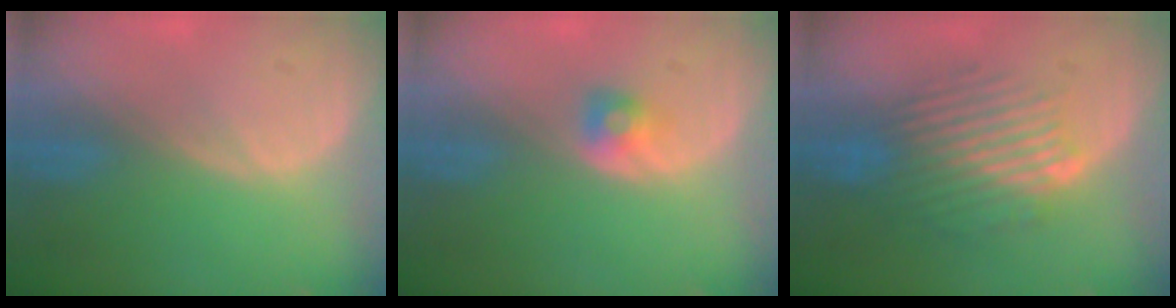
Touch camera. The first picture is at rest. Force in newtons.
{"total": 2.0, "press": 2.0, "slide": 0.3}
{"total": 9.2, "press": 8.0, "slide": 4.7}